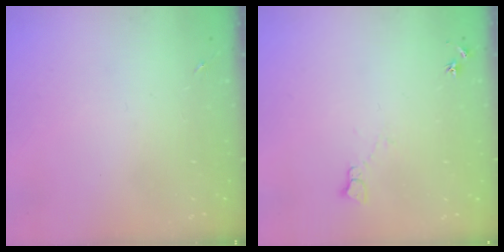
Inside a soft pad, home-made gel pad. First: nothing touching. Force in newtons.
{"total": 5.4, "press": 5.3, "slide": 0.7}